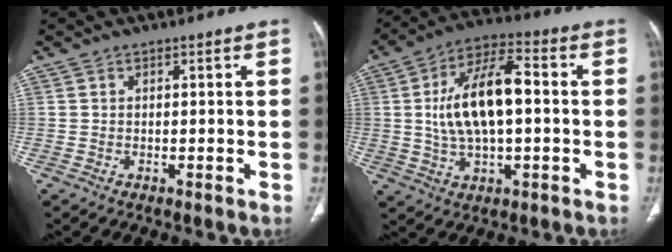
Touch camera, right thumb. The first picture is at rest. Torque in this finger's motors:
{"motor_torque": [0.07, 1.11, 1.03, 0.36, 0.15]}